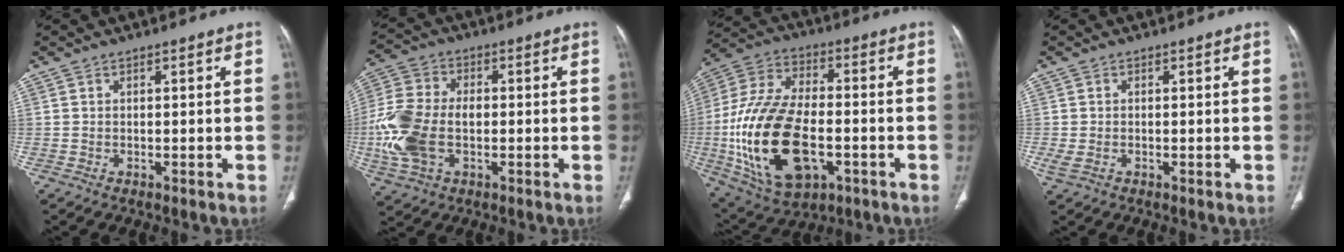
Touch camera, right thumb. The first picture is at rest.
{"total": 14.2, "force": [-1.8, 9.0, 10.8], "torque": [-0.246, 0.013, -0.031]}
{"total": 24.0, "force": [-5.2, 13.3, 19.3], "torque": [-0.384, 0.012, -0.077]}
{"total": 2.0, "force": [-0.4, 1.1, 1.7], "torque": [-0.046, 0.003, -0.006]}